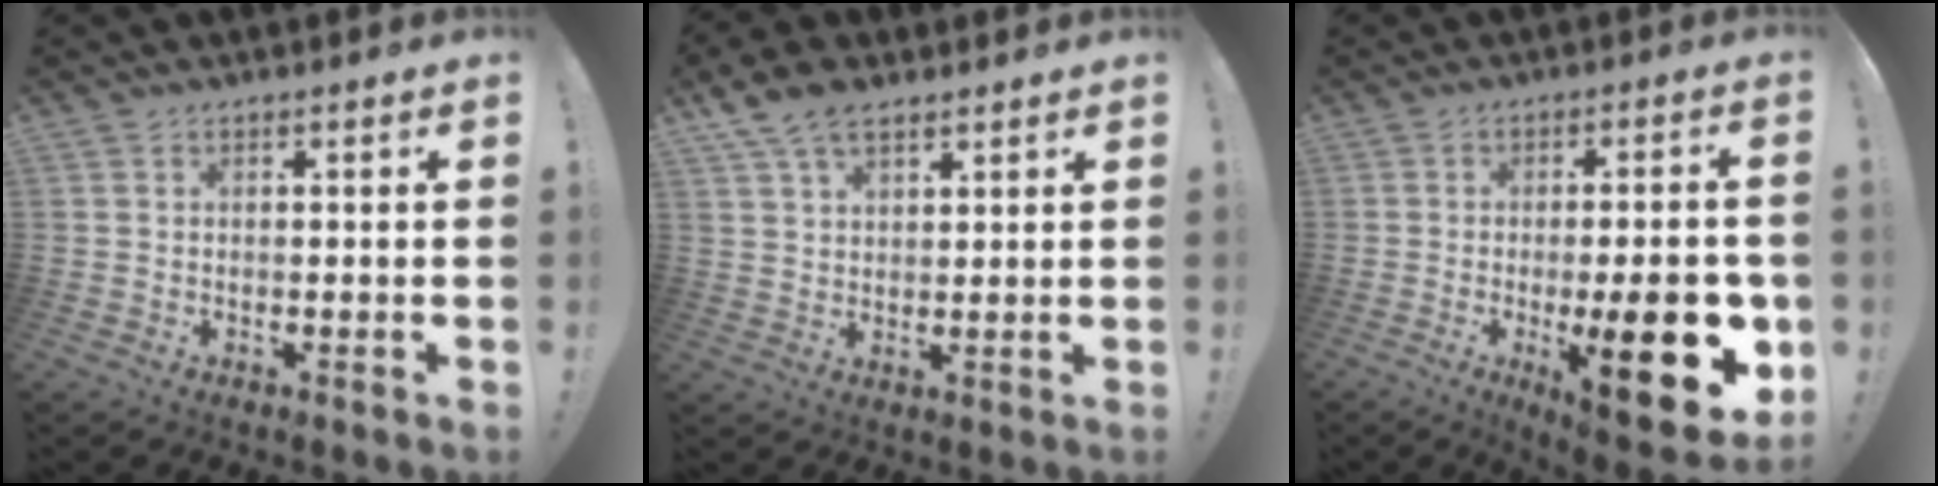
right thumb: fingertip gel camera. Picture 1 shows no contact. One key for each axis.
{"total": 8.2, "fx": 5.3, "fy": 4.2, "fz": 4.5, "tx": -0.089, "ty": -0.011, "tz": 0.105}
{"total": 20.8, "fx": -4.9, "fy": 6.3, "fz": 19.2, "tx": -0.255, "ty": 0.006, "tz": -0.061}